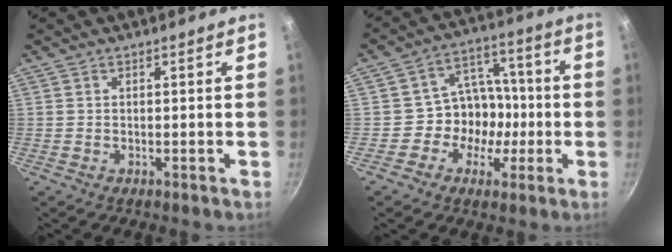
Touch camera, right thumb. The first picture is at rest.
{"total": 10.5, "force": [-2.3, 9.0, 4.8], "torque": [-0.017, 0.038, -0.048]}